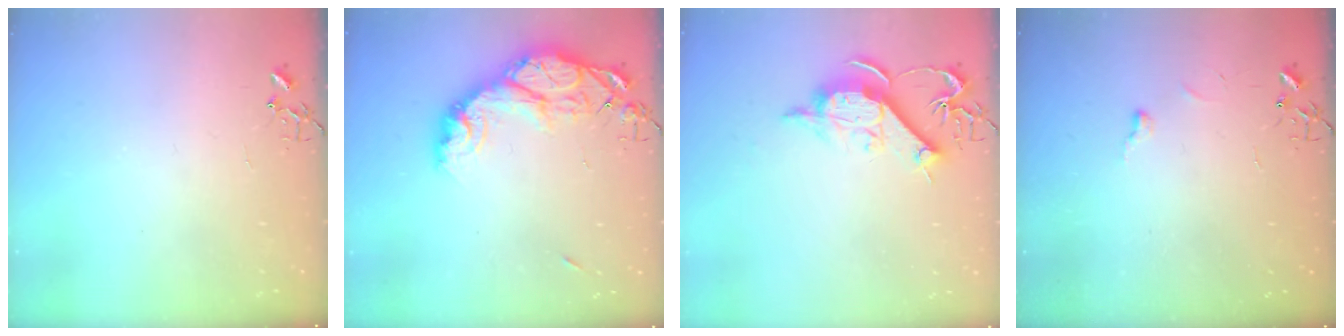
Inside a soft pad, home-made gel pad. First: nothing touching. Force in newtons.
{"total": 15.3, "press": 15.2, "slide": 1.3}
{"total": 11.7, "press": 11.7, "slide": 0.6}
{"total": 3.8, "press": 3.8, "slide": 0.5}